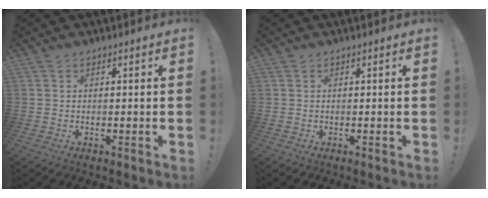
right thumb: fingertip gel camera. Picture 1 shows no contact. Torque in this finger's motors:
{"motor_torque": [0.00, 0.00, 0.00, 0.00, 0.02]}